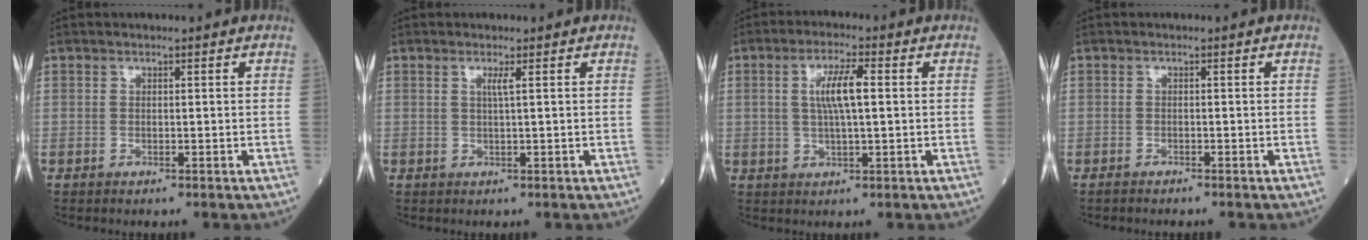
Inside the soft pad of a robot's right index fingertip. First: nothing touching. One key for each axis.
{"total": 1.2, "fx": 0.5, "fy": -0.3, "fz": 1.1, "tx": -0.026, "ty": -0.002, "tz": 0.009}
{"total": 6.0, "fx": 1.0, "fy": 1.0, "fz": 5.9, "tx": -0.116, "ty": 0.008, "tz": 0.018}
{"total": 1.0, "fx": -1.0, "fy": 0.1, "fz": 0.2, "tx": -0.009, "ty": -0.001, "tz": -0.016}